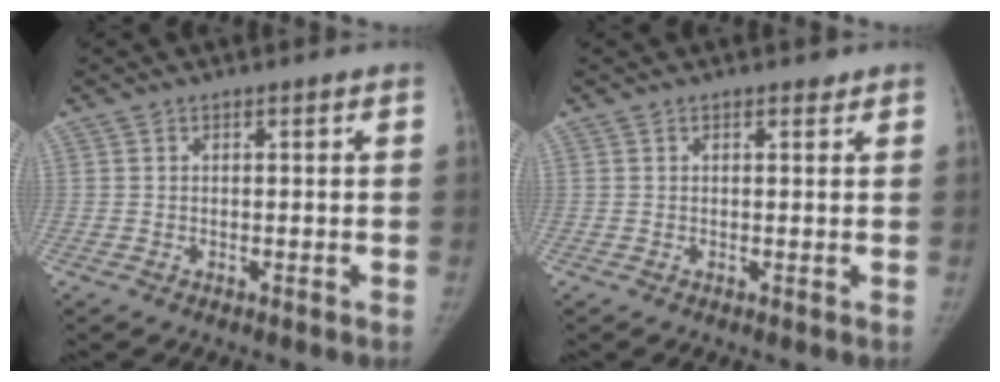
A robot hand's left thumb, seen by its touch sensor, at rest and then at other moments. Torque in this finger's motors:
{"motor_torque": [2.13, 1.66, 0.02, 0.09, 0.10]}